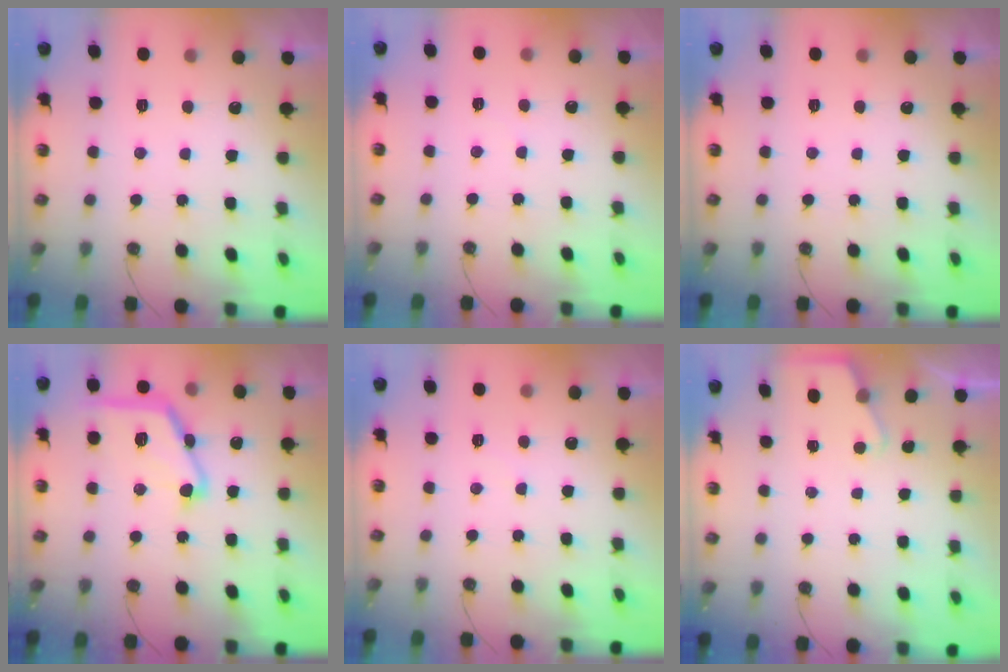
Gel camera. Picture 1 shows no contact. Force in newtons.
{"total": 2.4, "press": 2.4, "slide": 0.4}
{"total": 0.0}
{"total": 15.9, "press": 15.9, "slide": 0.5}
{"total": 5.4, "press": 5.4, "slide": 0.4}
{"total": 2.7, "press": 2.7, "slide": 0.4}